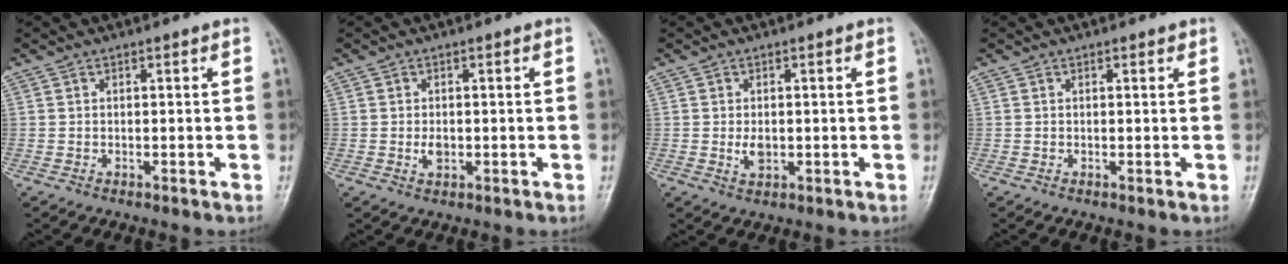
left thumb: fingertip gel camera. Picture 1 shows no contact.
{"total": 1.8, "force": [-0.3, 1.2, 1.3], "torque": [-0.020, 0.000, -0.005]}
{"total": 2.8, "force": [-0.2, 1.8, 2.2], "torque": [-0.035, -0.004, 0.000]}
{"total": 1.0, "force": [0.5, 0.5, 0.7], "torque": [-0.007, 0.000, 0.005]}